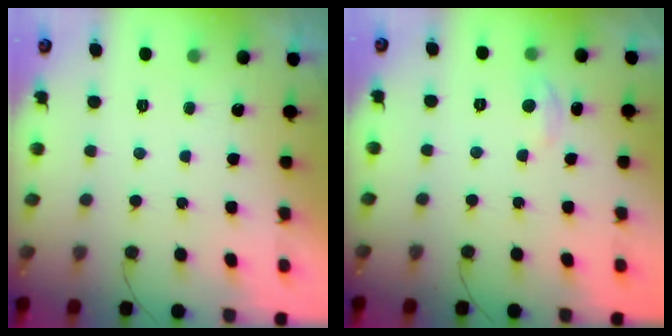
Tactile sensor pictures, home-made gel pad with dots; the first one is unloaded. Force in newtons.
{"total": 3.6, "press": 3.6, "slide": 0.5}